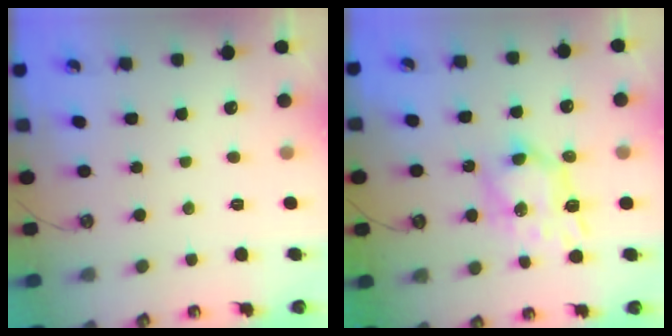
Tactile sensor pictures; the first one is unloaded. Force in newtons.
{"total": 8.0, "press": 8.0, "slide": 0.6}